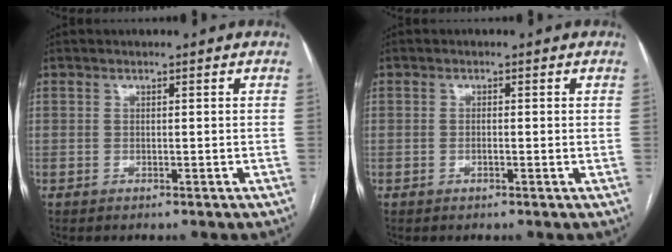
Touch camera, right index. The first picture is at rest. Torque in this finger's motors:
{"motor_torque": [0.23, 0.22, -0.05, 0.00]}